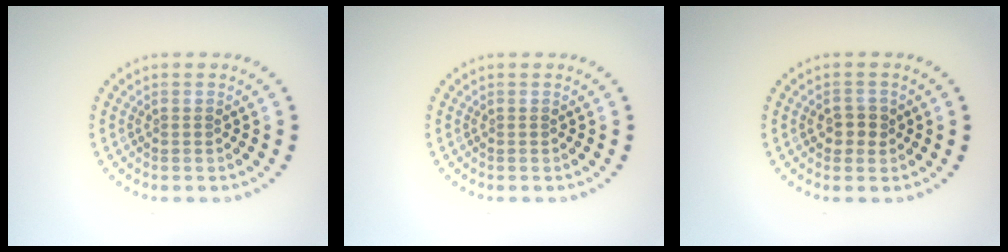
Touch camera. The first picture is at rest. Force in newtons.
{"total": 0.0}
{"total": 2.0, "press": 1.9, "slide": 0.6}